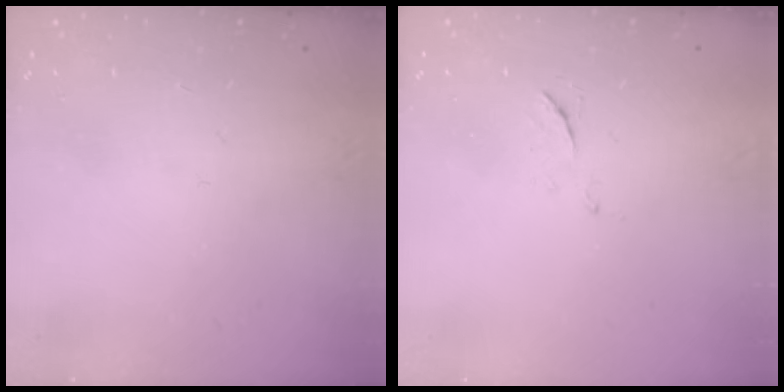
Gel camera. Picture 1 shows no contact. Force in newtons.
{"total": 5.5, "press": 5.4, "slide": 0.7}